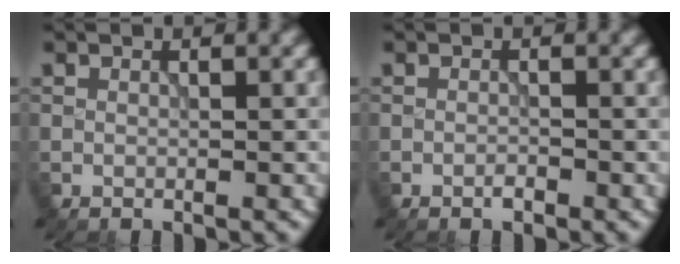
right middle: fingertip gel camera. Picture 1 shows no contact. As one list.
[{"total": 0.7, "force": [-0.5, 0.2, 0.5], "torque": [-0.008, 0.002, -0.010]}]